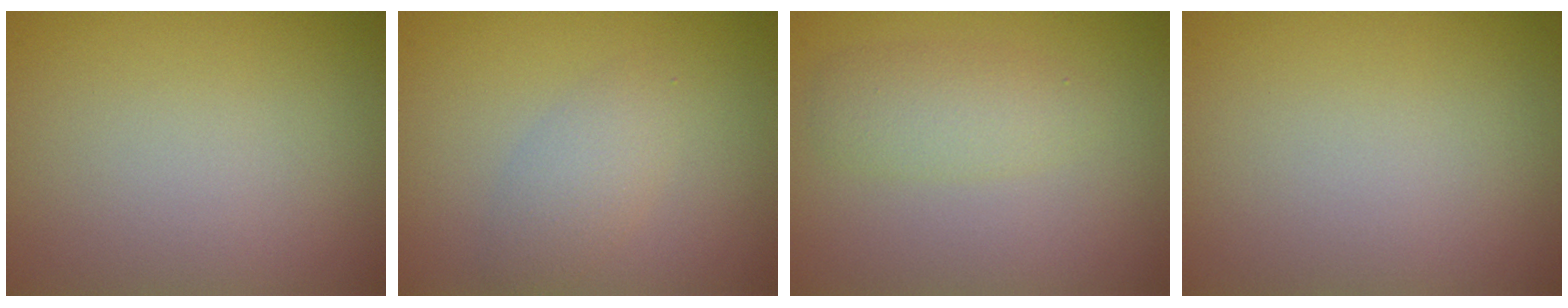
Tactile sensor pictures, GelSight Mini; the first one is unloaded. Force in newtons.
{"total": 2.1, "press": 2.1, "slide": 0.1}
{"total": 2.4, "press": 2.4, "slide": 0.1}
{"total": 0.0}